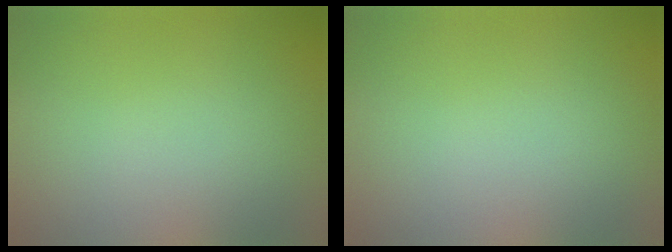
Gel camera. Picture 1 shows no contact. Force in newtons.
{"total": 0.0}